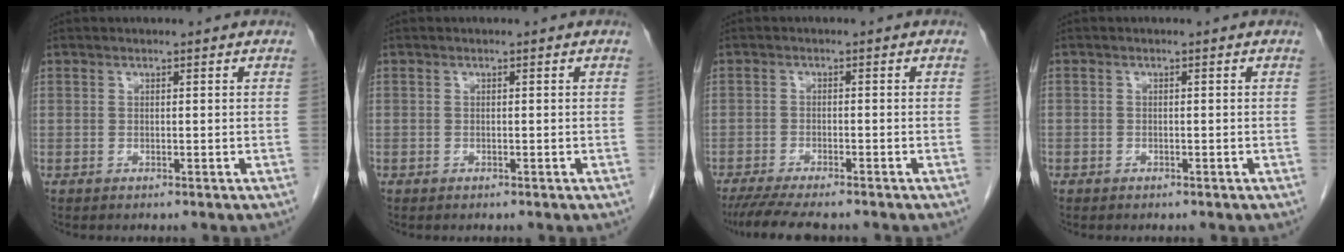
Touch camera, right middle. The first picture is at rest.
{"total": 0.0}
{"total": 8.8, "force": [-7.5, 1.3, 4.4], "torque": [-0.065, -0.018, -0.117]}
{"total": 0.9, "force": [-0.5, 0.7, 0.0], "torque": [-0.005, 0.004, -0.010]}